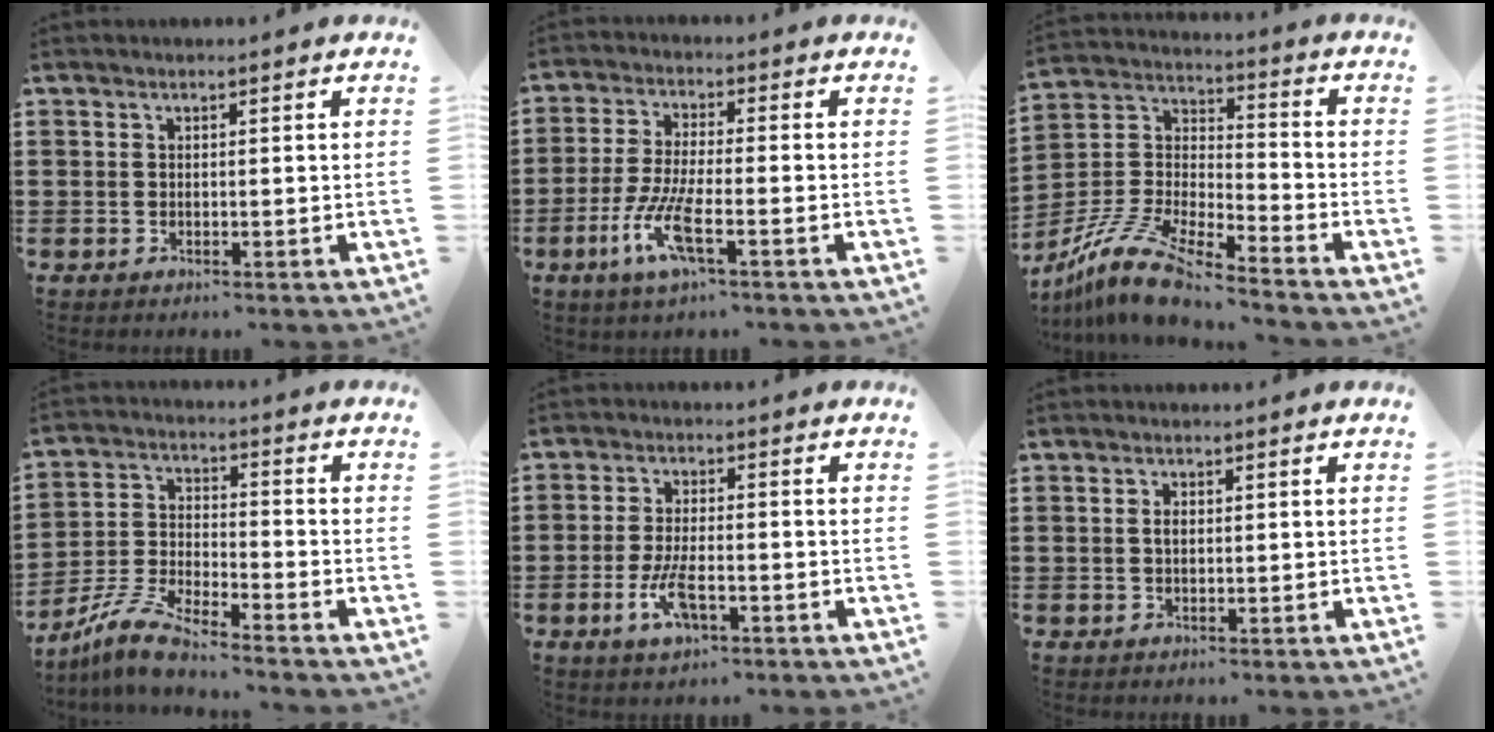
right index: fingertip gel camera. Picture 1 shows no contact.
{"total": 7.6, "force": [-3.5, 1.6, 6.6], "torque": [-0.159, -0.018, -0.072]}
{"total": 11.0, "force": [-9.7, 1.7, 5.0], "torque": [-0.124, 0.008, -0.199]}
{"total": 7.5, "force": [-6.8, 0.4, 3.0], "torque": [-0.078, -0.003, -0.137]}
{"total": 6.0, "force": [-2.3, 2.4, 5.0], "torque": [-0.115, -0.007, -0.047]}
{"total": 1.2, "force": [0.2, 0.5, 1.0], "torque": [-0.023, 0.001, 0.004]}